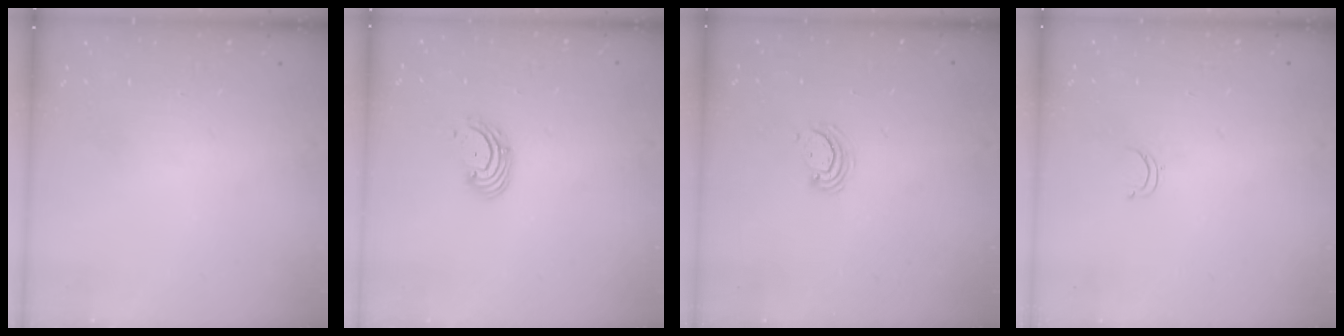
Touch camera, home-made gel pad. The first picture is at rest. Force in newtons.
{"total": 2.9, "press": 2.9, "slide": 0.1}
{"total": 4.3, "press": 4.3, "slide": 0.4}
{"total": 3.5, "press": 3.4, "slide": 0.4}